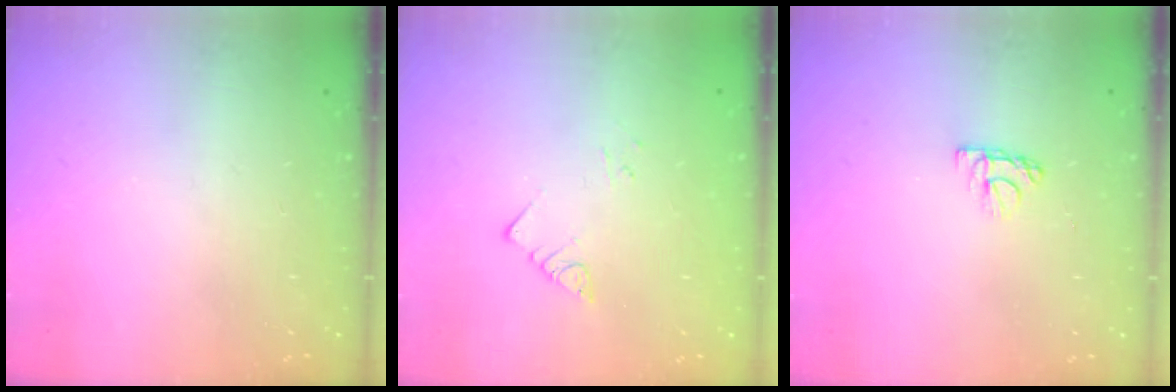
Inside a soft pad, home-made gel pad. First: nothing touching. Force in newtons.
{"total": 2.8, "press": 2.8, "slide": 0.2}
{"total": 4.9, "press": 4.9, "slide": 0.3}